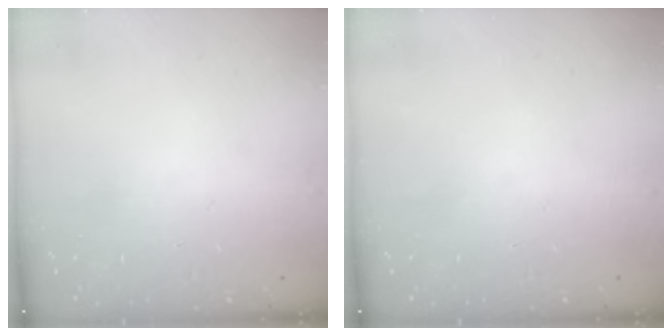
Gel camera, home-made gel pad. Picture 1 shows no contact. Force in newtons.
{"total": 0.0}